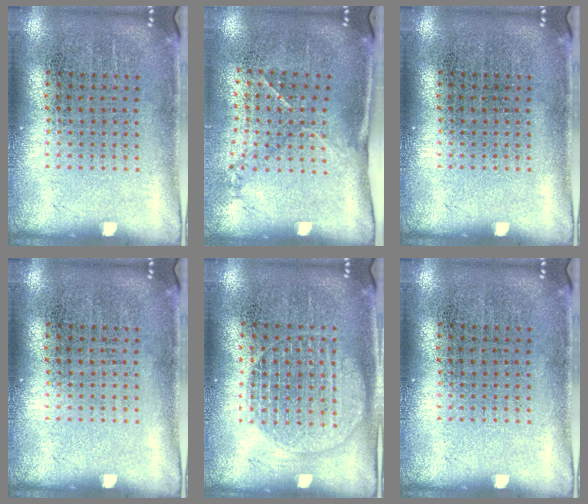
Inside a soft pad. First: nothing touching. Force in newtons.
{"total": 1.5, "press": 1.0, "slide": 1.1}
{"total": 0.0}
{"total": 0.0}
{"total": 1.4, "press": 1.4, "slide": 0.2}
{"total": 0.0}